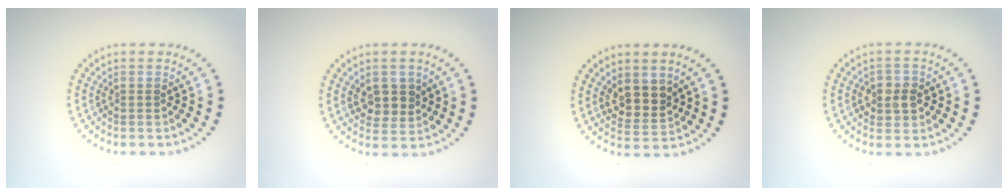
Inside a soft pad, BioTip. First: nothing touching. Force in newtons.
{"total": 2.9, "press": 2.8, "slide": 0.9}
{"total": 3.0, "press": 2.6, "slide": 1.4}
{"total": 2.3, "press": 2.3, "slide": 0.2}